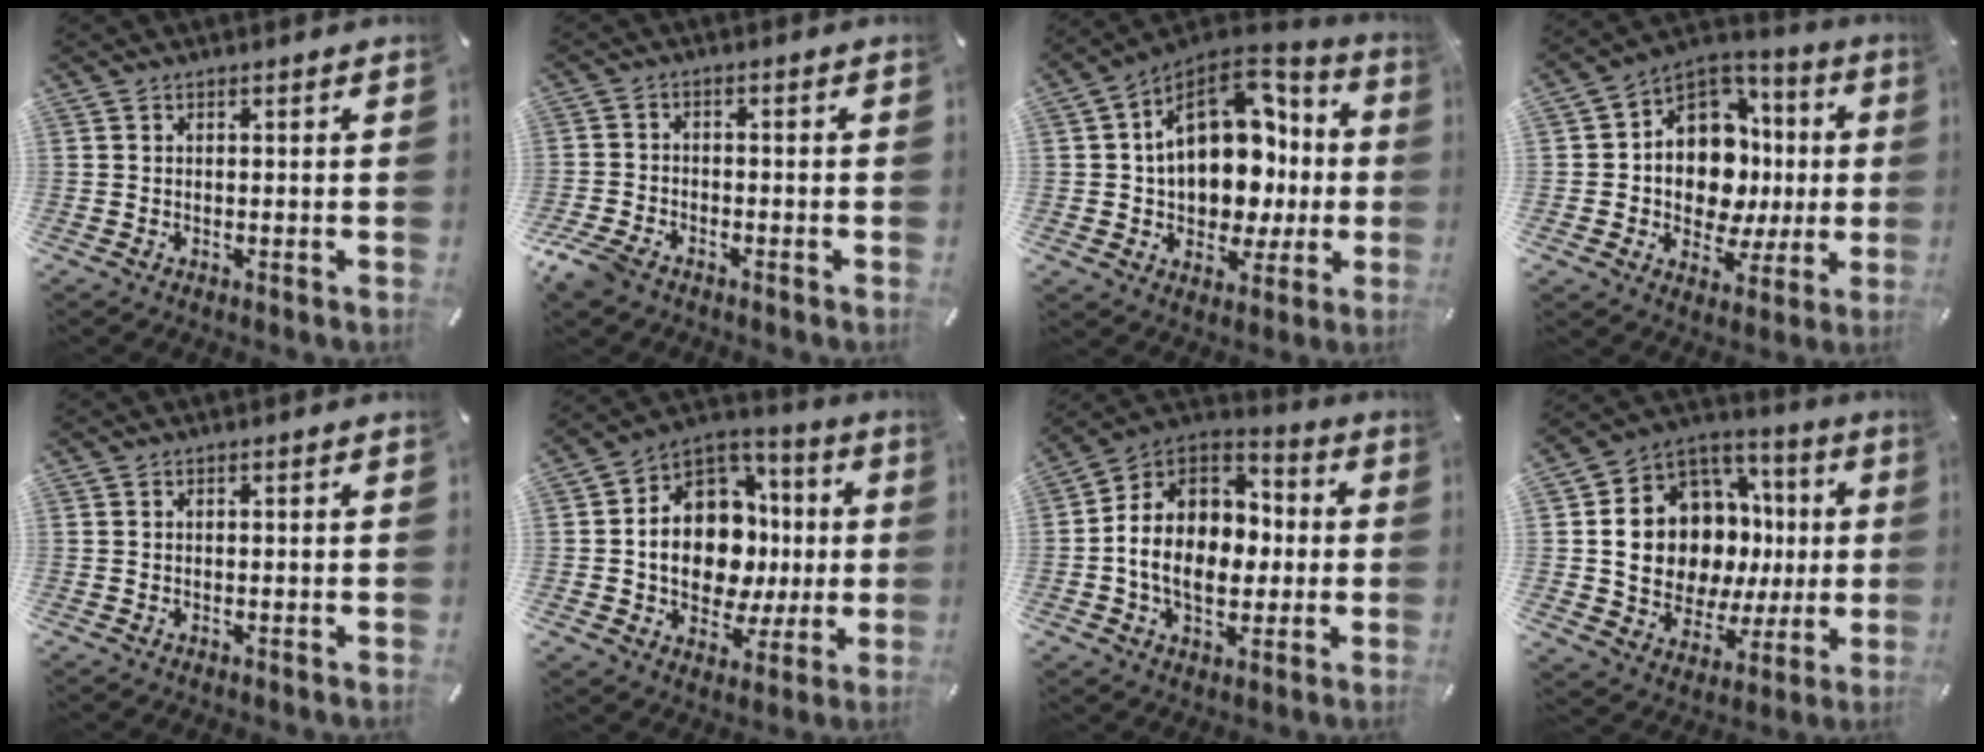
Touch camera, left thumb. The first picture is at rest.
{"total": 5.2, "force": [-3.8, 2.6, 2.3], "torque": [-0.065, 0.010, -0.079]}
{"total": 19.9, "force": [3.1, 14.3, 13.5], "torque": [-0.206, -0.015, 0.061]}
{"total": 13.9, "force": [0.0, 11.9, 7.3], "torque": [-0.120, -0.023, 0.008]}
{"total": 0.0}
{"total": 16.6, "force": [-0.4, 12.9, 10.5], "torque": [-0.183, -0.011, -0.001]}
{"total": 14.4, "force": [-2.1, 11.5, 8.4], "torque": [-0.168, 0.008, -0.040]}
{"total": 15.2, "force": [1.5, 12.6, 8.3], "torque": [-0.151, -0.026, 0.039]}